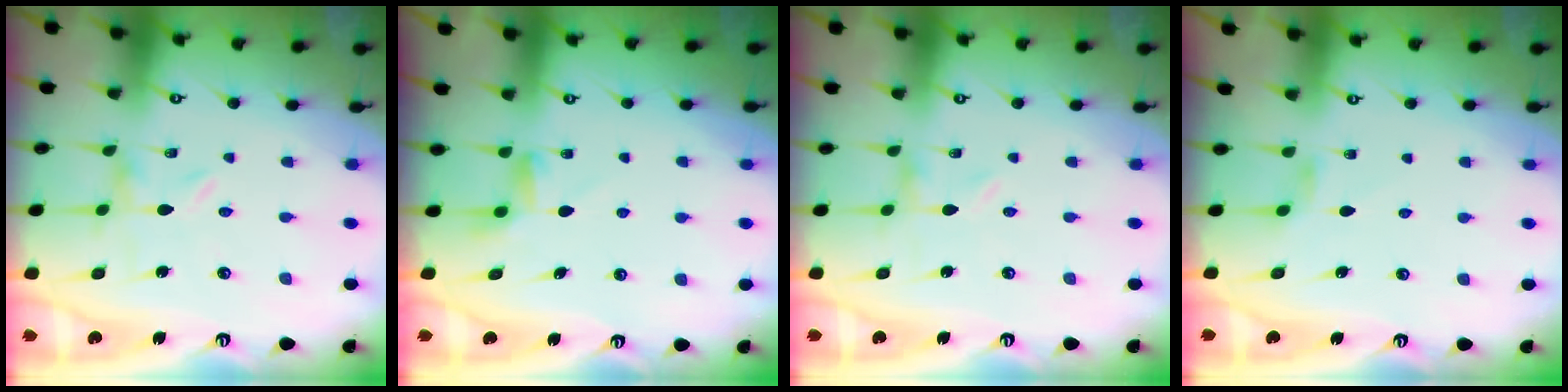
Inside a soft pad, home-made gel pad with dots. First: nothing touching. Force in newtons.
{"total": 2.6, "press": 2.6, "slide": 0.4}
{"total": 0.0}
{"total": 2.5, "press": 2.4, "slide": 0.4}